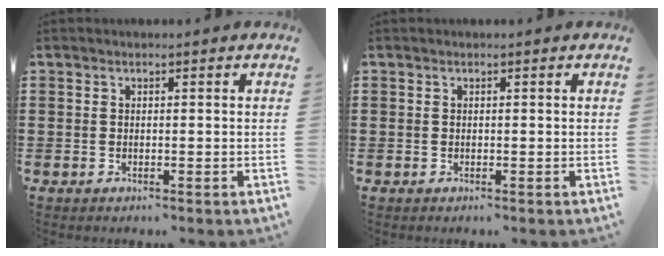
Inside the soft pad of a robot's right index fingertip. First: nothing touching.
{"total": 0.0}